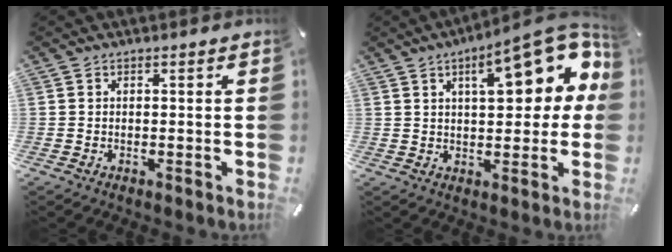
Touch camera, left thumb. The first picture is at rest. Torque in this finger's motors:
{"motor_torque": [2.17, 2.84, 1.24, -1.16, 0.35]}